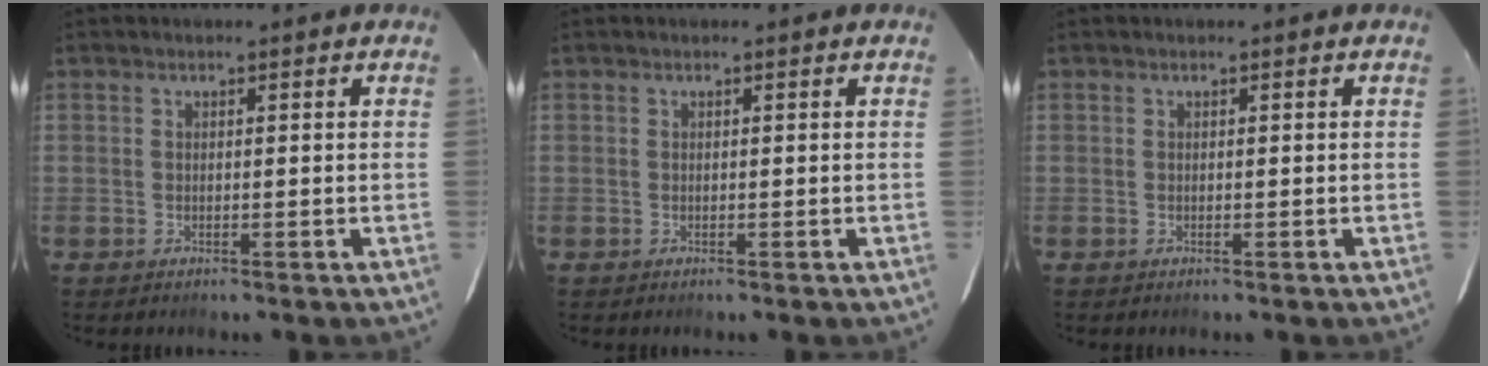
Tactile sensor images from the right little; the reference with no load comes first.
{"total": 0.0}
{"total": 0.0}